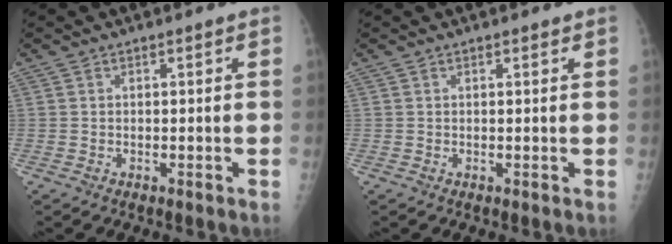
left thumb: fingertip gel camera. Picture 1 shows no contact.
{"total": 0.6, "force": [0.4, 0.1, 0.4], "torque": [-0.006, -0.002, 0.006]}